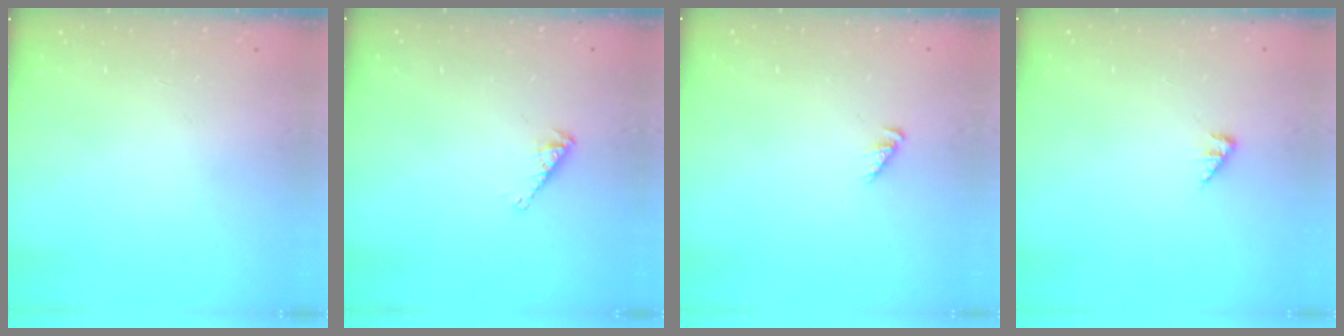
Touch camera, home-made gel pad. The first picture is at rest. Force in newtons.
{"total": 2.9, "press": 2.8, "slide": 0.5}
{"total": 2.3, "press": 2.2, "slide": 0.4}
{"total": 2.7, "press": 2.7, "slide": 0.4}